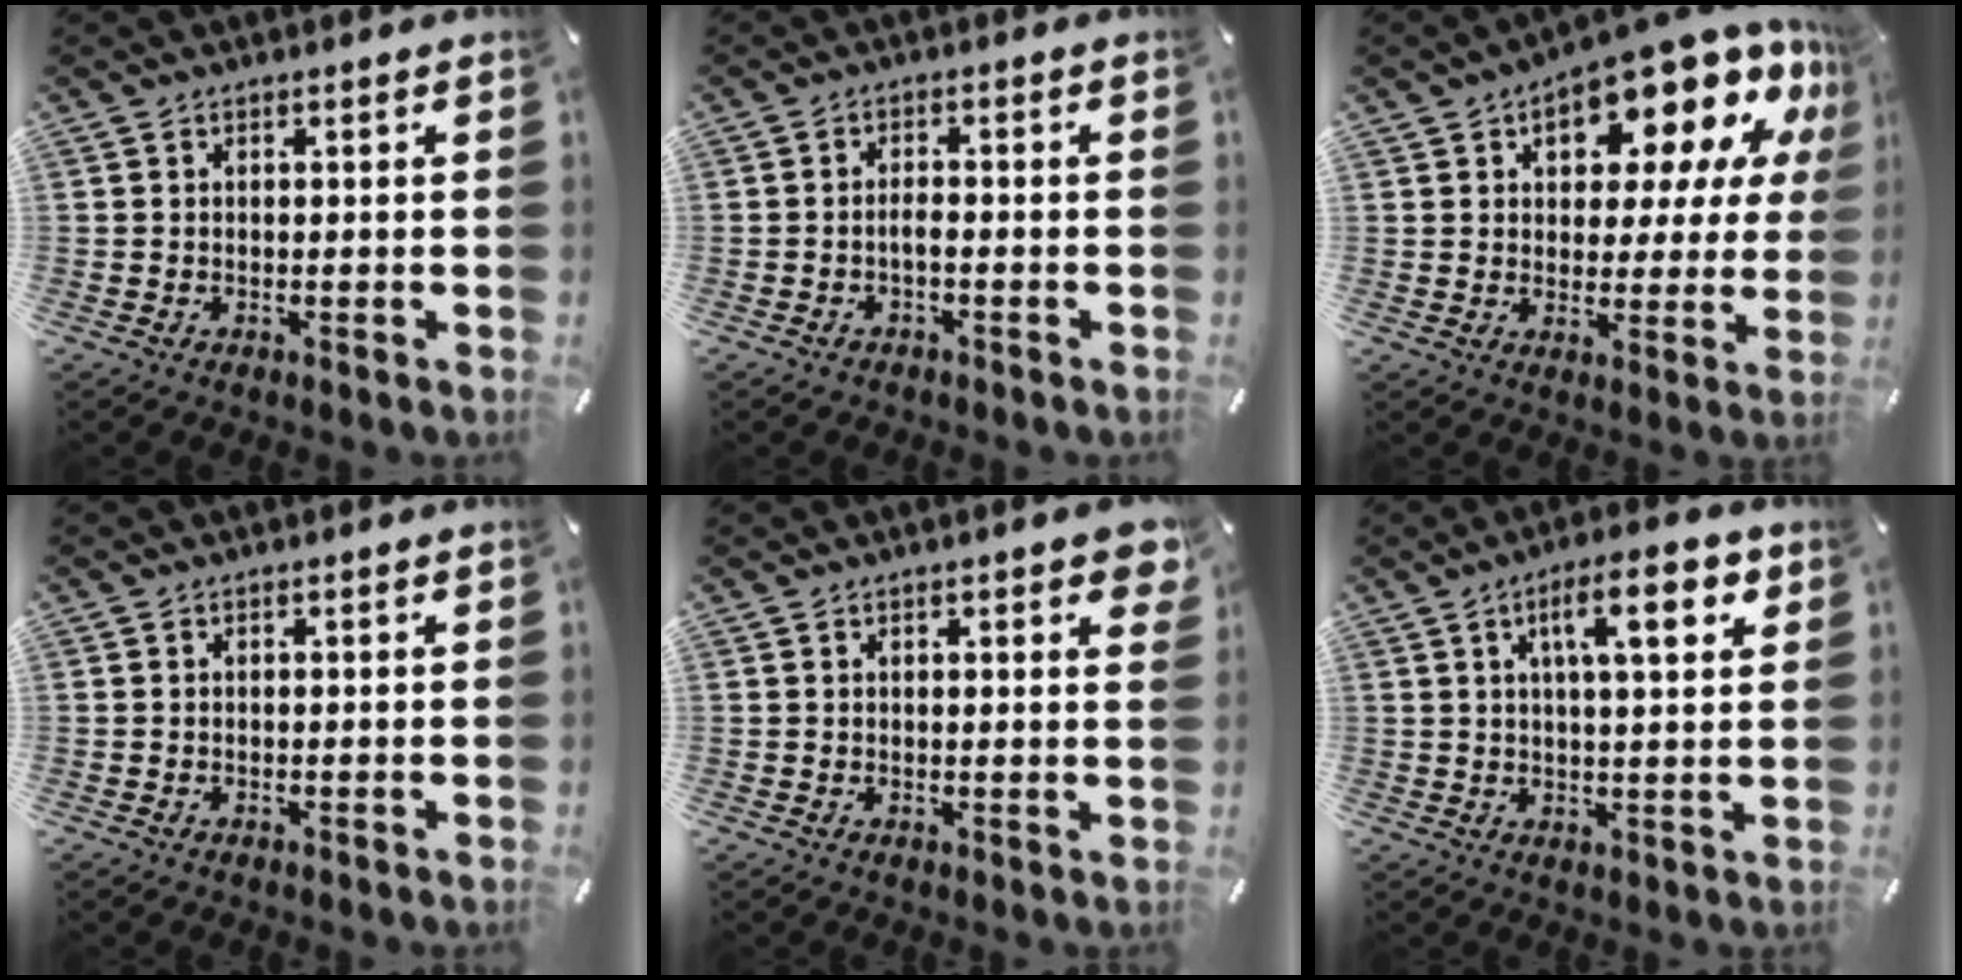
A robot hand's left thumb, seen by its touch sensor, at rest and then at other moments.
{"total": 2.2, "force": [-1.2, 0.9, 1.6], "torque": [-0.028, 0.006, -0.022]}
{"total": 17.5, "force": [11.7, 7.7, 10.5], "torque": [-0.144, -0.097, 0.194]}
{"total": 0.0}
{"total": 3.5, "force": [1.8, 1.0, 2.8], "torque": [-0.035, -0.008, 0.027]}
{"total": 11.7, "force": [4.8, 3.3, 10.1], "torque": [-0.162, -0.006, 0.073]}